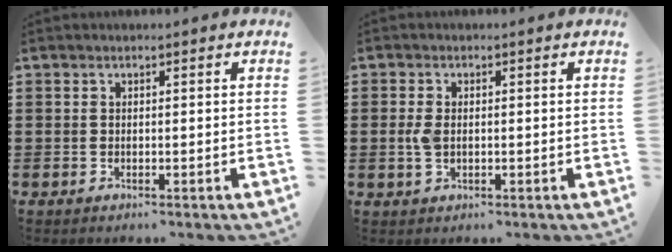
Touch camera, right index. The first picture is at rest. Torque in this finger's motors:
{"motor_torque": [0.93, 0.03, 0.21, 0.09]}